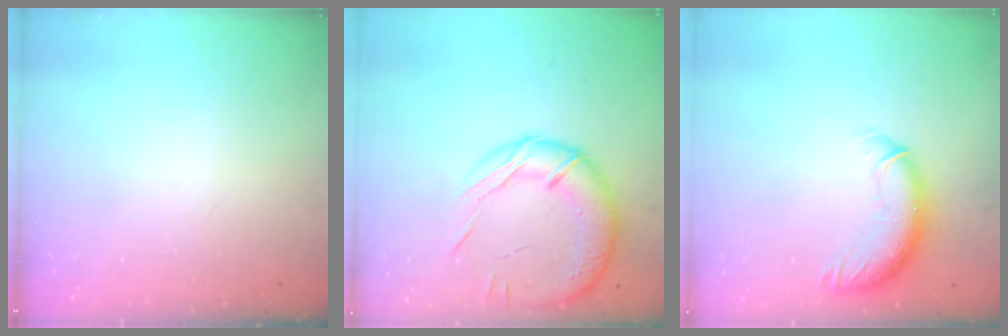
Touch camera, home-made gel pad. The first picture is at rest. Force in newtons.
{"total": 17.7, "press": 17.4, "slide": 3.2}
{"total": 11.5, "press": 11.2, "slide": 2.6}